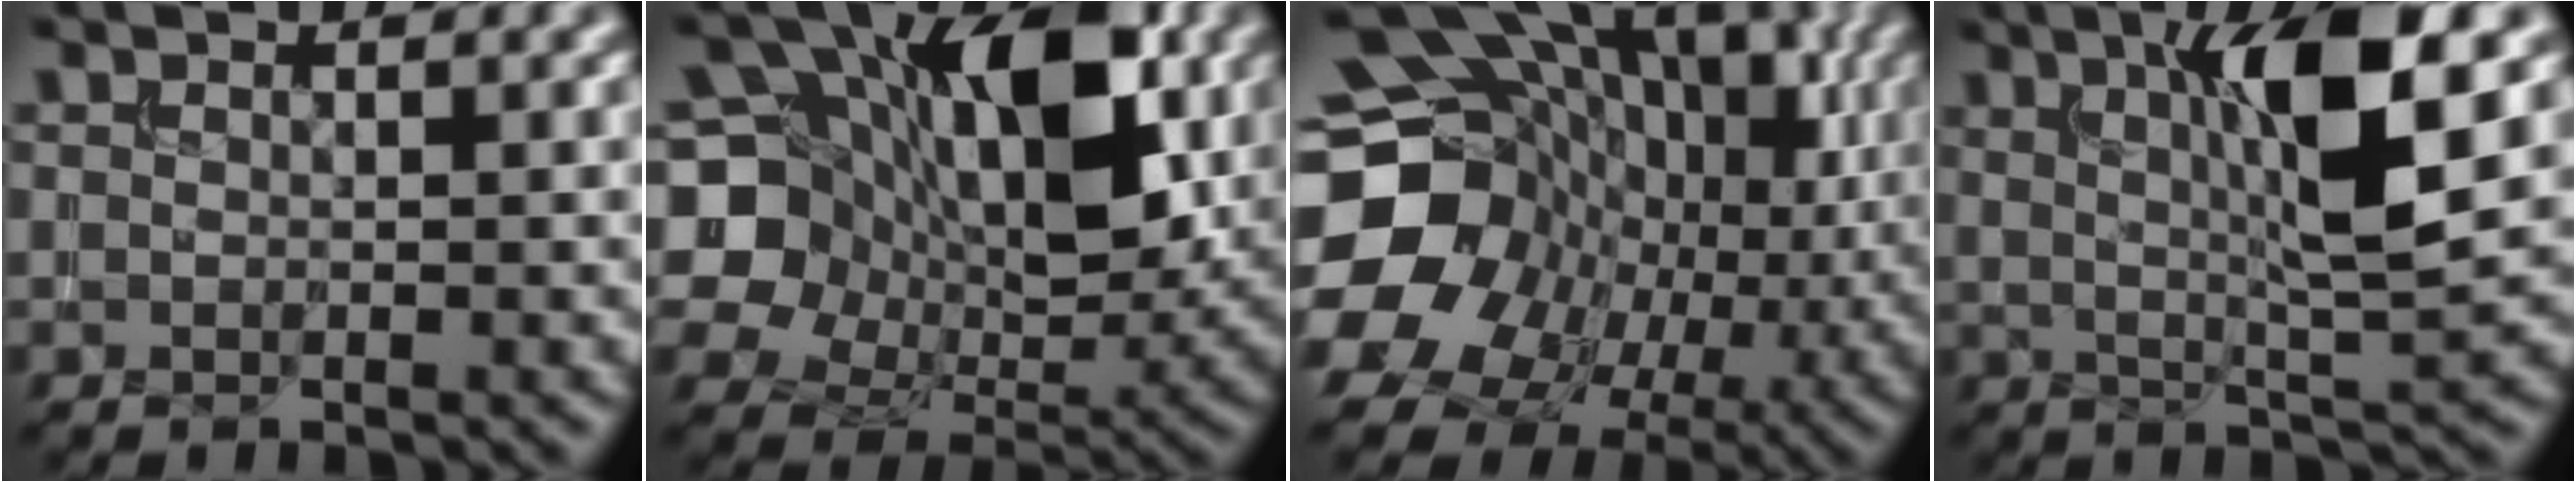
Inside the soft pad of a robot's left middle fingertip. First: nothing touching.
{"total": 12.5, "force": [2.3, 8.5, 8.9], "torque": [-0.134, 0.001, 0.039]}
{"total": 20.0, "force": [1.1, 16.0, 11.9], "torque": [-0.207, -0.008, 0.016]}
{"total": 8.6, "force": [2.5, 1.4, 8.1], "torque": [-0.128, -0.003, 0.043]}